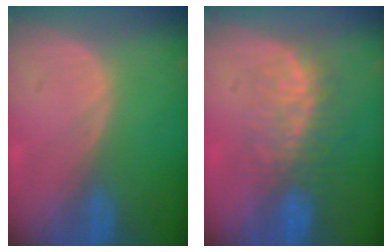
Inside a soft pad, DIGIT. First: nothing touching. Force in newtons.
{"total": 7.6, "press": 7.1, "slide": 2.8}